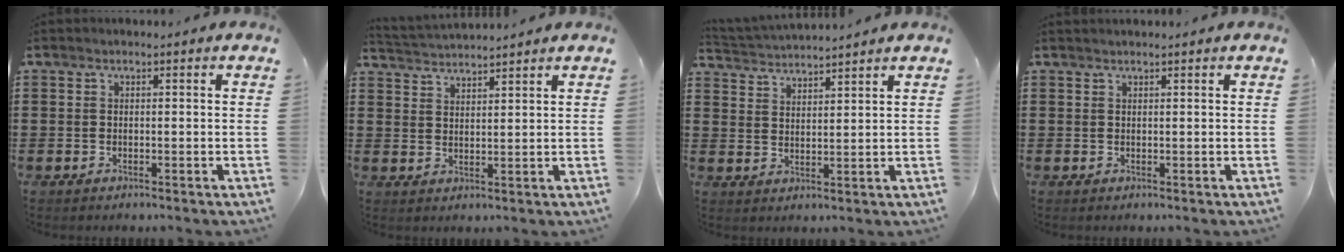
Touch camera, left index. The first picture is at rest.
{"total": 2.4, "force": [2.3, -0.1, -0.2], "torque": [-0.005, -0.008, 0.043]}
{"total": 2.7, "force": [2.7, -0.2, -0.4], "torque": [-0.004, -0.014, 0.047]}
{"total": 0.5, "force": [0.5, 0.0, 0.2], "torque": [-0.004, -0.002, 0.010]}